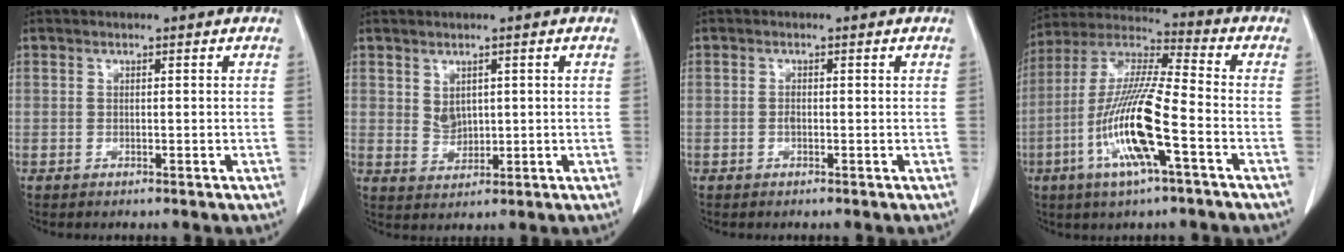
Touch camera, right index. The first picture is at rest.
{"total": 3.1, "force": [0.9, 2.2, 1.9], "torque": [-0.038, 0.000, 0.026]}
{"total": 0.7, "force": [-0.2, 0.4, 0.6], "torque": [-0.015, 0.000, -0.003]}
{"total": 15.5, "force": [-5.0, 1.3, 14.6], "torque": [-0.298, -0.008, -0.100]}